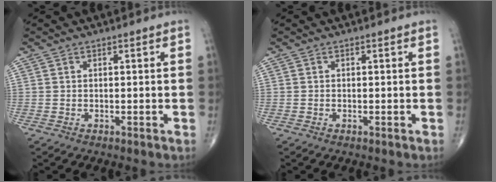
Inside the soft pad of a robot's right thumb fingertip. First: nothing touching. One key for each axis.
{"total": 0.0}